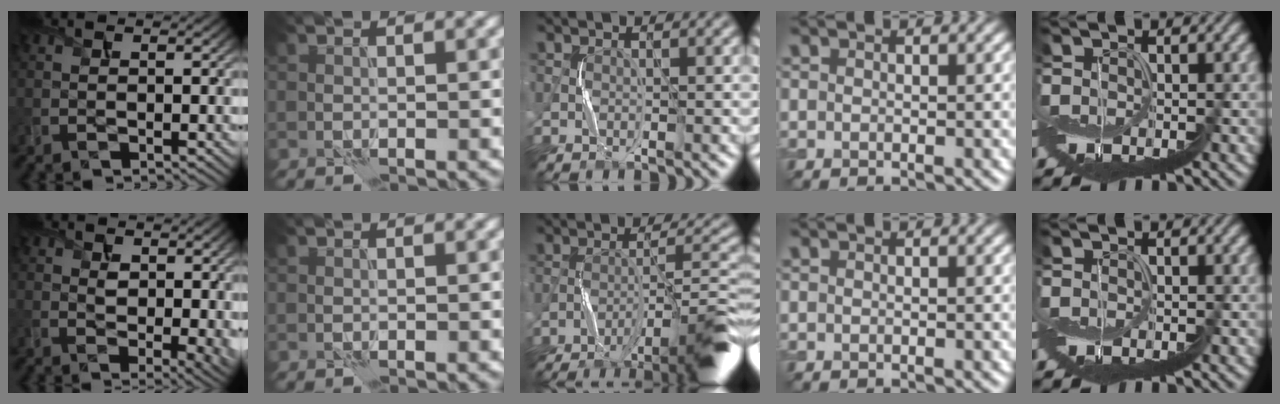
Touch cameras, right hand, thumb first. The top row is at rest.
{"thumb": {"total": 4.6, "force": [1.3, 2.6, 3.6], "torque": [-0.056, -0.007, 0.029]}, "middle": {"total": 9.7, "force": [-6.7, 1.0, 6.9], "torque": [-0.089, 0.017, -0.108]}}